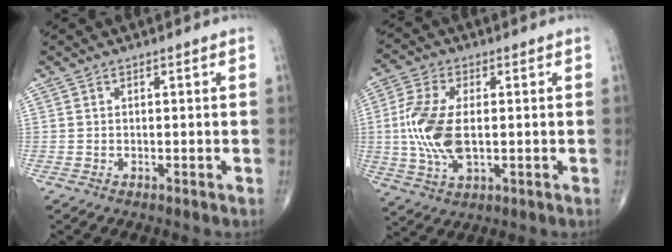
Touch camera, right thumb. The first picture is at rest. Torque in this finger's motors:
{"motor_torque": [1.12, 2.14, 1.53, 0.05, 0.20]}